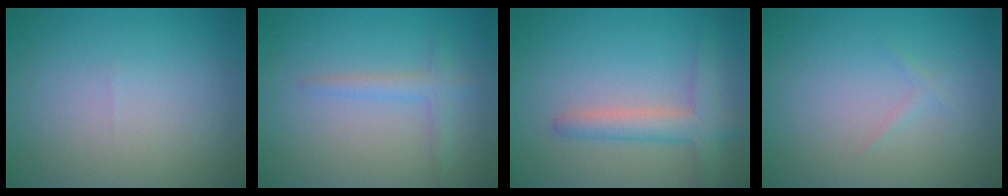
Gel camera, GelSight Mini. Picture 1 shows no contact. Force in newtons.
{"total": 1.7, "press": 1.7, "slide": 0.1}
{"total": 3.3, "press": 3.3, "slide": 0.2}
{"total": 0.7, "press": 0.7, "slide": 0.0}